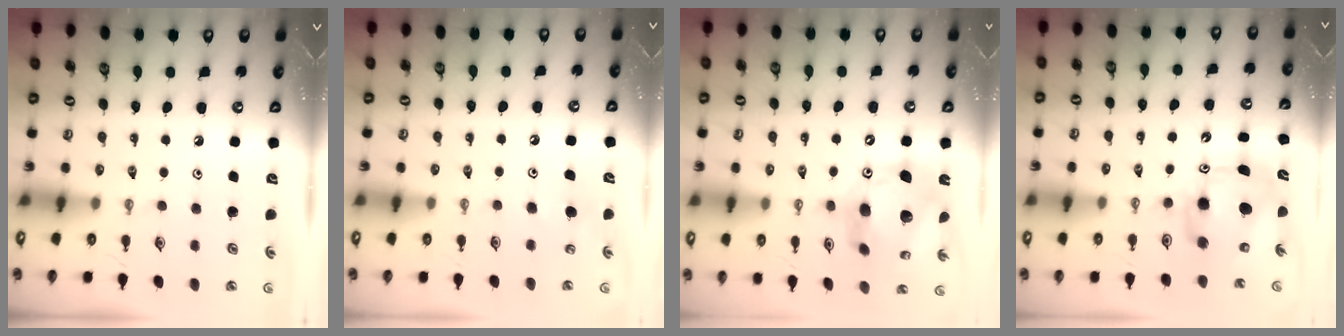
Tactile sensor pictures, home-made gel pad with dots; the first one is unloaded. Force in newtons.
{"total": 6.2, "press": 6.2, "slide": 0.5}
{"total": 18.7, "press": 18.6, "slide": 2.0}
{"total": 9.7, "press": 9.7, "slide": 0.9}